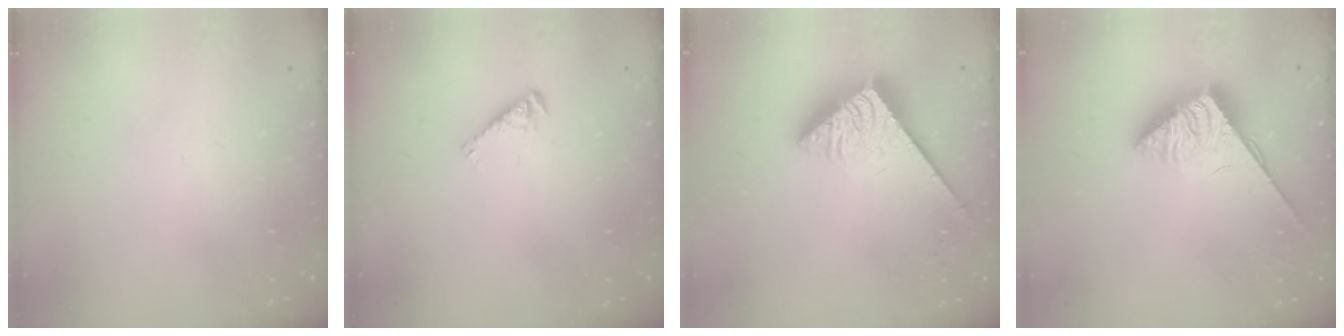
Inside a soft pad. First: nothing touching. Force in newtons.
{"total": 3.4, "press": 3.4, "slide": 0.5}
{"total": 3.7, "press": 3.7, "slide": 0.4}
{"total": 4.0, "press": 4.0, "slide": 0.5}